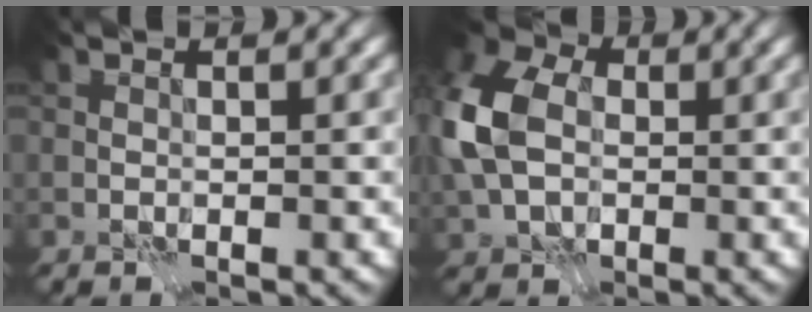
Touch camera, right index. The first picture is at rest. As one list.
[{"total": 10.1, "force": [0.0, 7.1, 7.1], "torque": [-0.193, 0.003, -0.010]}]